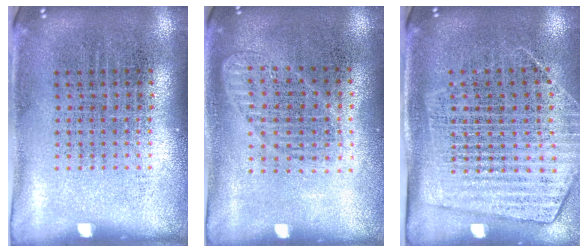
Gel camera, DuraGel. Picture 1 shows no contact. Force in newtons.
{"total": 1.3, "press": 1.2, "slide": 0.3}
{"total": 1.8, "press": 1.5, "slide": 0.9}